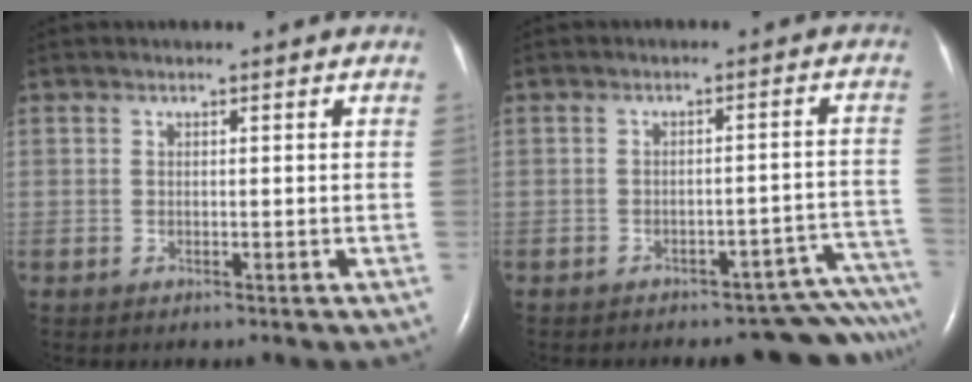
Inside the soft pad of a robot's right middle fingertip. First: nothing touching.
{"total": 11.6, "force": [-11.4, 1.7, 1.8], "torque": [0.013, 0.040, -0.125]}